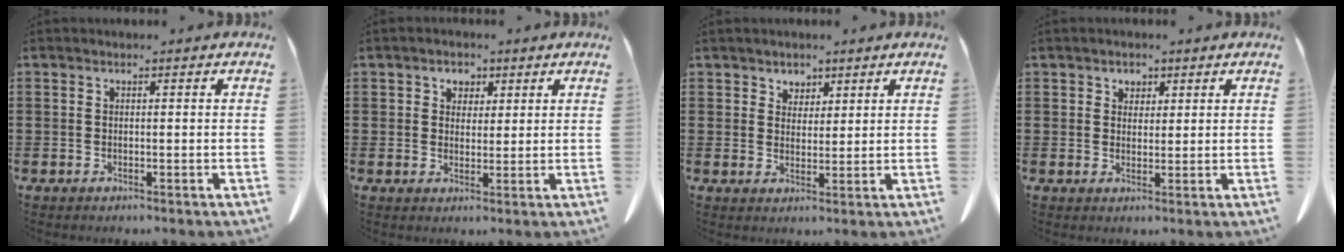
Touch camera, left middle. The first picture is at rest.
{"total": 2.4, "force": [1.3, 2.0, 0.4], "torque": [-0.011, 0.008, 0.019]}
{"total": 2.9, "force": [2.2, 1.9, 0.1], "torque": [-0.012, 0.009, 0.043]}
{"total": 1.9, "force": [1.3, 1.3, 0.3], "torque": [-0.003, 0.004, 0.023]}